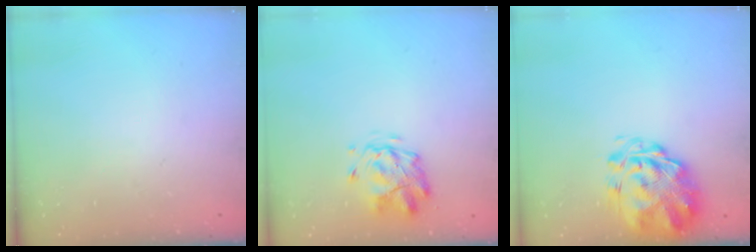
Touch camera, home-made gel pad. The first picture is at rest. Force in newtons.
{"total": 2.9, "press": 2.5, "slide": 1.5}
{"total": 3.3, "press": 2.9, "slide": 1.5}